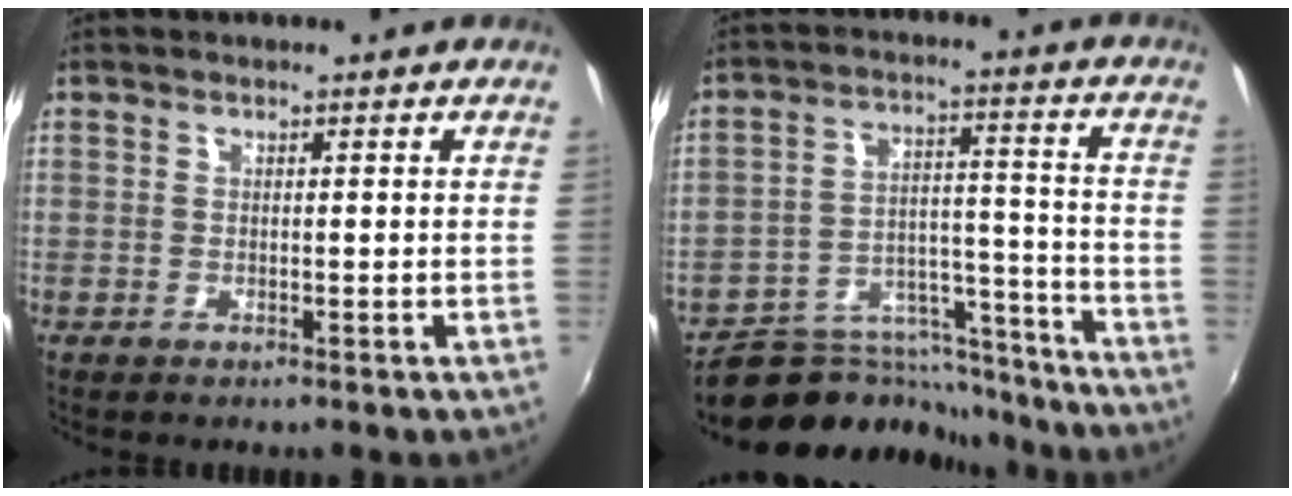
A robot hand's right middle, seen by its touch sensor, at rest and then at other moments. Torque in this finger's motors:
{"motor_torque": [-0.01, -0.40, -0.66, -0.17]}